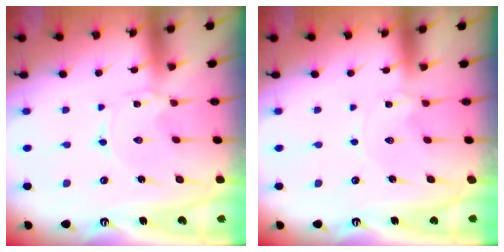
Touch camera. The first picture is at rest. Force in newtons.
{"total": 2.0, "press": 2.0, "slide": 0.3}